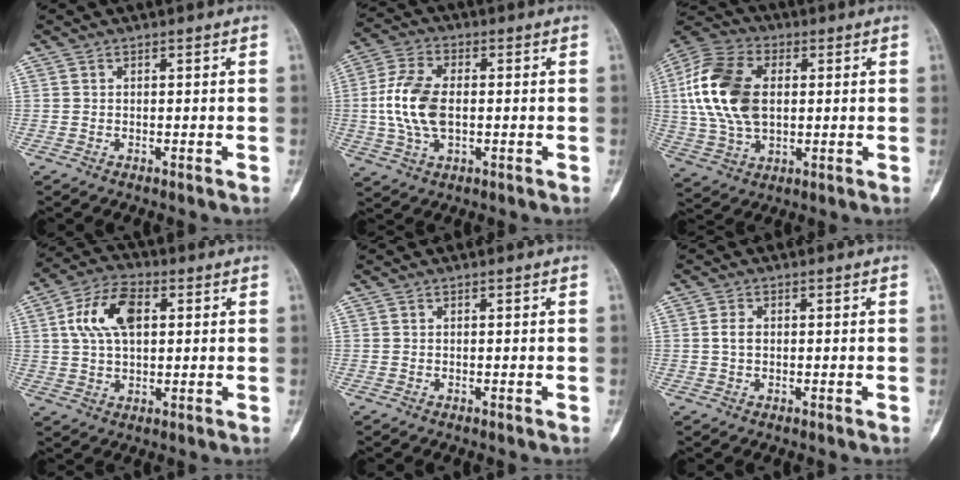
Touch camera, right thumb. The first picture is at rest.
{"total": 11.2, "force": [-0.3, 6.4, 9.2], "torque": [-0.195, 0.010, -0.007]}
{"total": 17.6, "force": [2.3, 11.0, 13.5], "torque": [-0.273, 0.010, 0.040]}
{"total": 11.0, "force": [2.6, 6.4, 8.6], "torque": [-0.157, 0.012, 0.043]}
{"total": 0.0}
{"total": 2.0, "force": [0.1, 1.4, 1.5], "torque": [-0.026, 0.004, 0.001]}